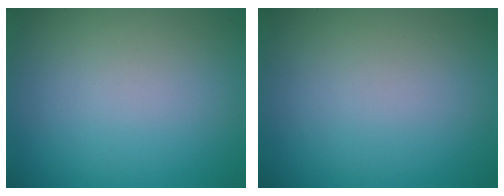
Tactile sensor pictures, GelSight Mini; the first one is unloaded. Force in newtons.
{"total": 0.0}